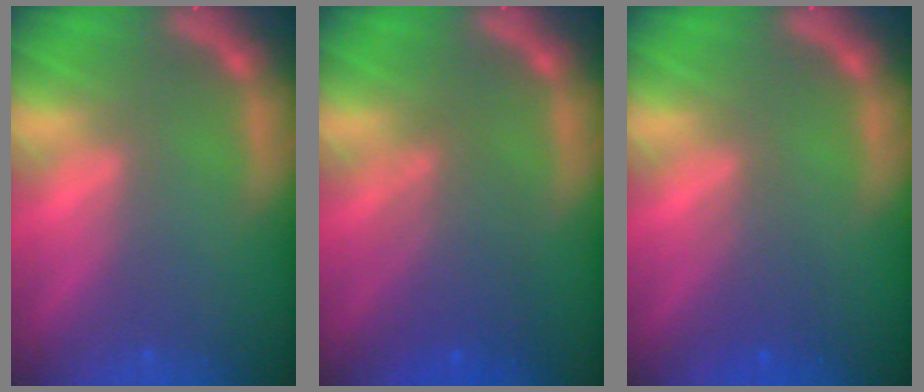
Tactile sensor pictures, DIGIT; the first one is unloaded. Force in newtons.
{"total": 4.6}
{"total": 2.0}